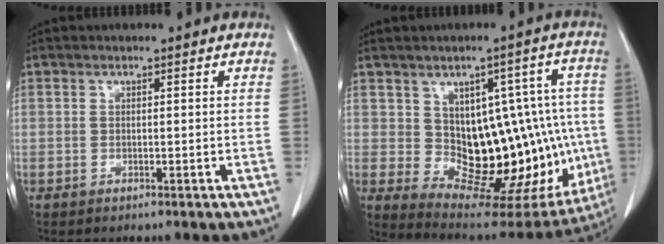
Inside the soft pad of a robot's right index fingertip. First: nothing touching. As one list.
[{"total": 18.3, "force": [-0.4, 9.8, 15.4], "torque": [-0.194, 0.026, 0.022]}]